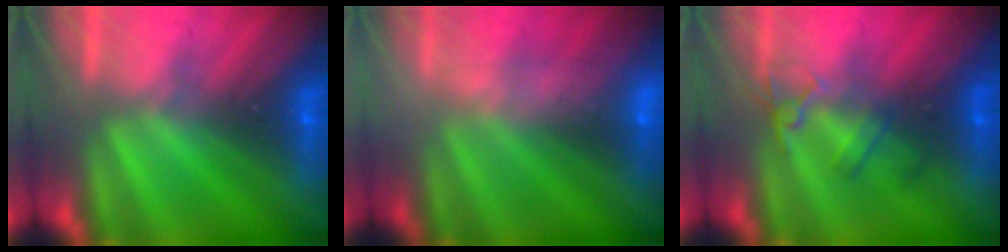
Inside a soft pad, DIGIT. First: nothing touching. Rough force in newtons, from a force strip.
{"total": 2.5}
{"total": 2.4}